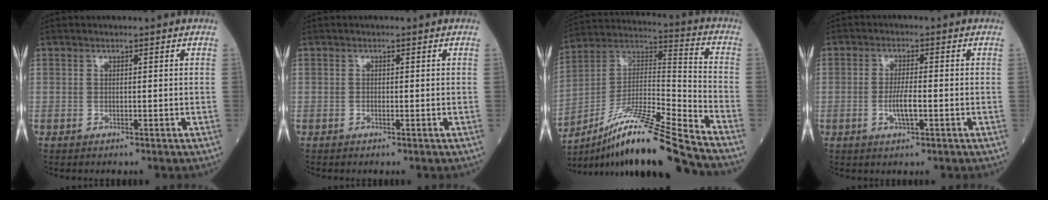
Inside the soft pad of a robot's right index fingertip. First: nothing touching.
{"total": 0.0}
{"total": 19.2, "force": [-15.2, -0.8, 11.8], "torque": [-0.233, -0.001, -0.275]}
{"total": 3.8, "force": [-1.0, 0.6, 3.6], "torque": [-0.077, -0.004, -0.018]}